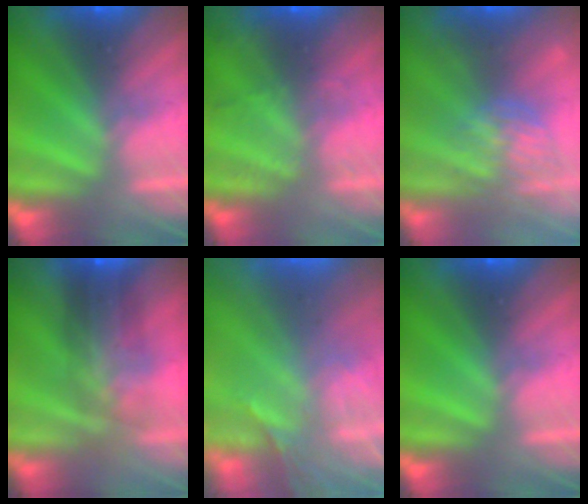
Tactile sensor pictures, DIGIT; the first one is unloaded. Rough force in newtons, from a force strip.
{"total": 2.0}
{"total": 4.4}
{"total": 7.0}
{"total": 11.2}
{"total": 0.0}